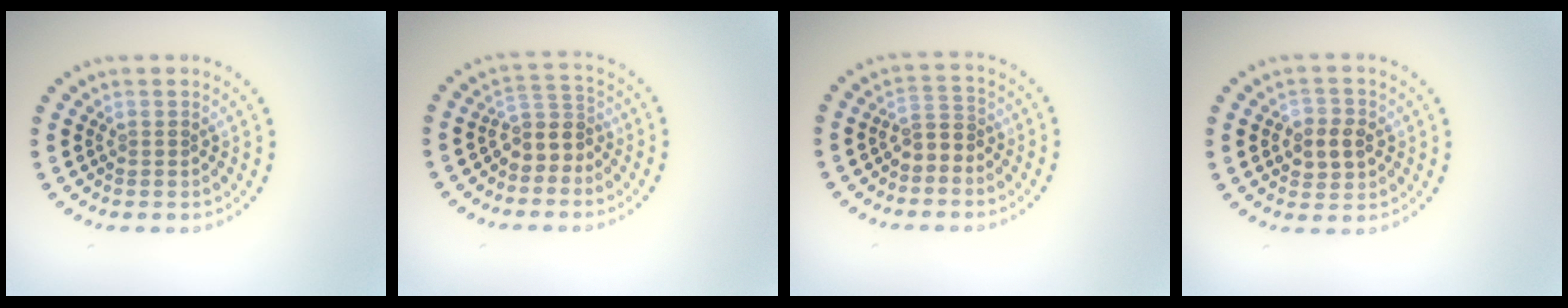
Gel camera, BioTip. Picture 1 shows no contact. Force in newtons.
{"total": 2.8, "press": 2.3, "slide": 1.6}
{"total": 2.0, "press": 1.7, "slide": 1.0}
{"total": 2.8, "press": 2.8, "slide": 0.4}